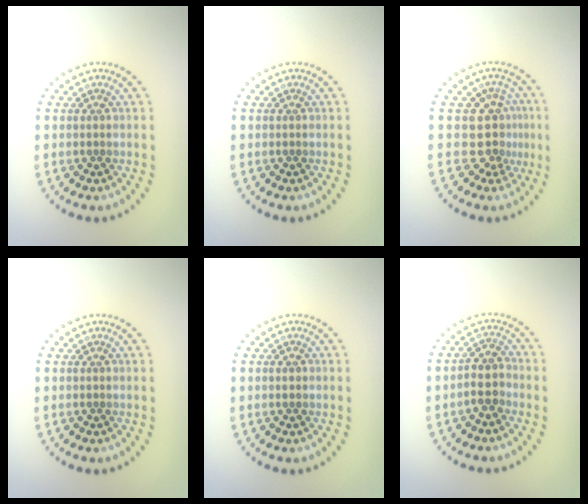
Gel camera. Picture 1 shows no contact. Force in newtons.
{"total": 0.0}
{"total": 3.6, "press": 2.7, "slide": 2.4}
{"total": 0.0}
{"total": 0.9, "press": 0.9, "slide": 0.1}
{"total": 2.5, "press": 2.2, "slide": 1.1}